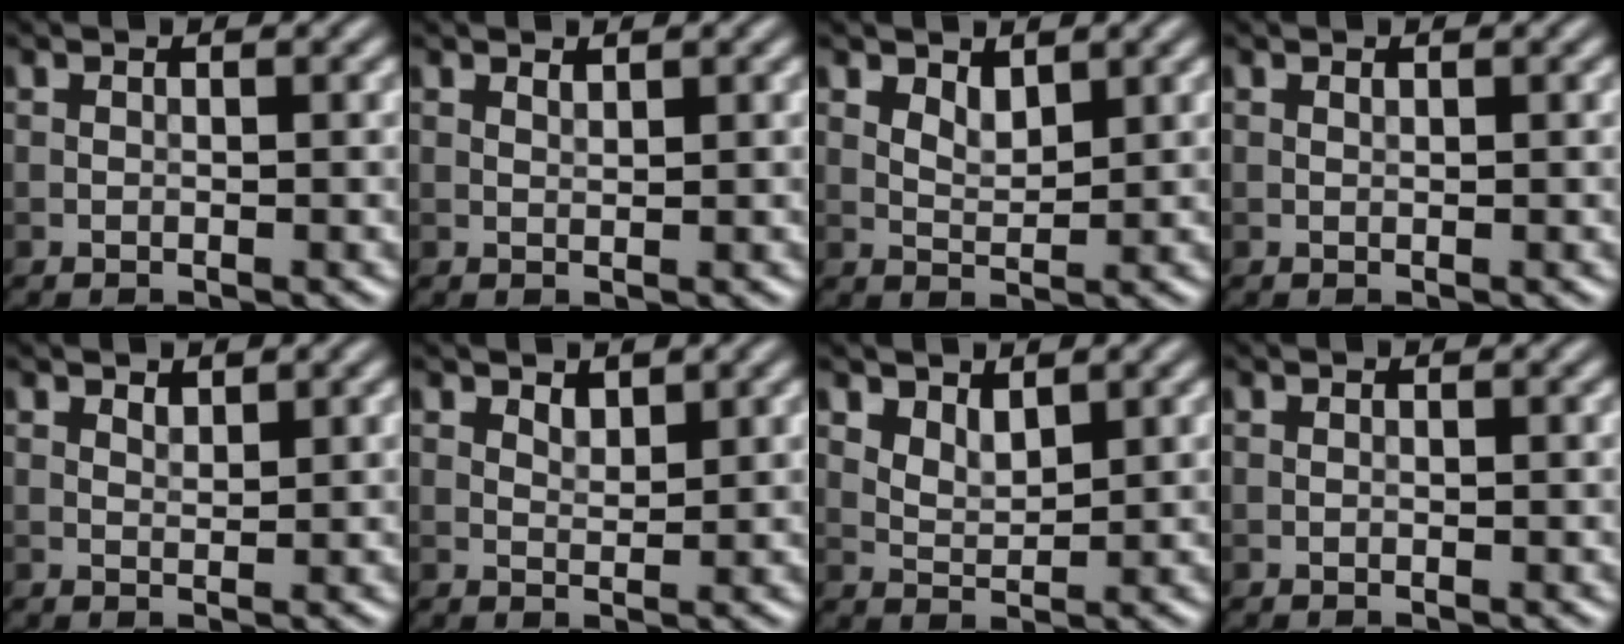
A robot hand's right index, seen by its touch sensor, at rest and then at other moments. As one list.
[{"total": 0.6, "force": [0.5, 0.1, 0.2], "torque": [-0.006, -0.003, 0.012]}, {"total": 2.0, "force": [1.2, 1.0, 1.2], "torque": [-0.023, -0.005, 0.026]}, {"total": 0.0}, {"total": 1.0, "force": [0.9, 0.4, 0.4], "torque": [-0.010, -0.001, 0.017]}, {"total": 1.3, "force": [1.1, 0.6, 0.6], "torque": [-0.012, -0.003, 0.021]}, {"total": 2.4, "force": [1.5, 1.2, 1.4], "torque": [-0.027, -0.006, 0.033]}, {"total": 0.0}]